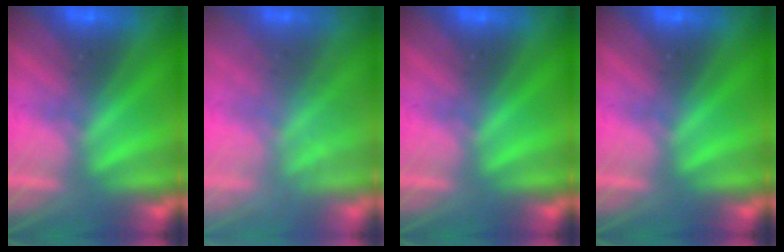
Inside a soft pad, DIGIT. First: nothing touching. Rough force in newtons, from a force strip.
{"total": 2.0}
{"total": 0.0}
{"total": 0.0}